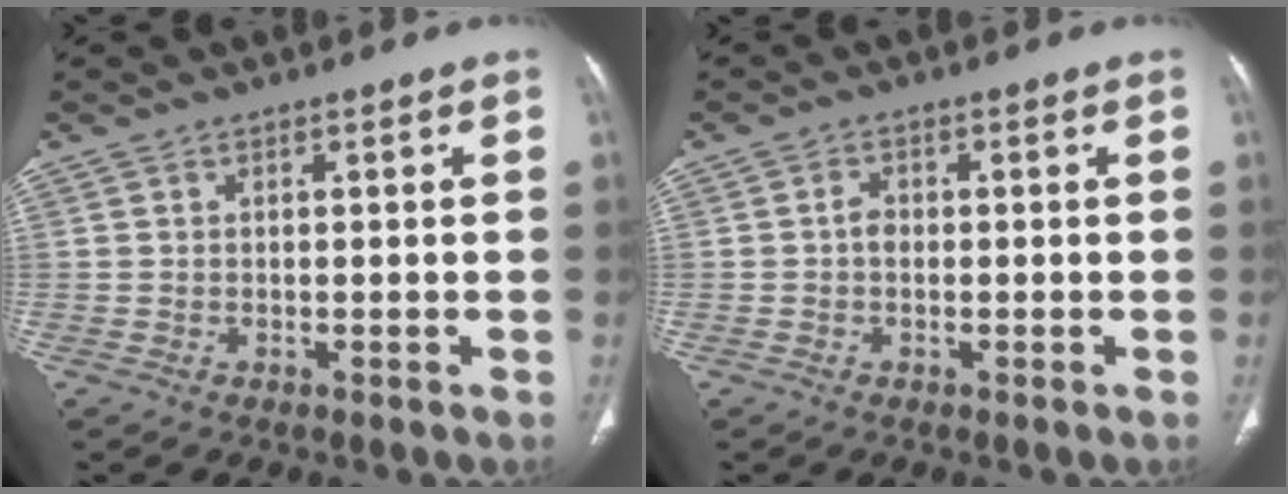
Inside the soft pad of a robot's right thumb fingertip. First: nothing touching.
{"total": 1.8, "force": [-0.2, 1.3, 1.1], "torque": [-0.010, 0.006, -0.008]}